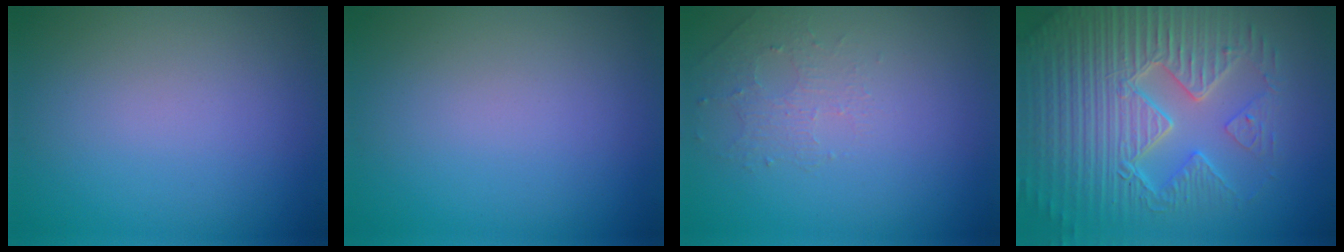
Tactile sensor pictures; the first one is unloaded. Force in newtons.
{"total": 0.0}
{"total": 1.4, "press": 0.7, "slide": 1.2}
{"total": 9.0, "press": 6.4, "slide": 6.3}